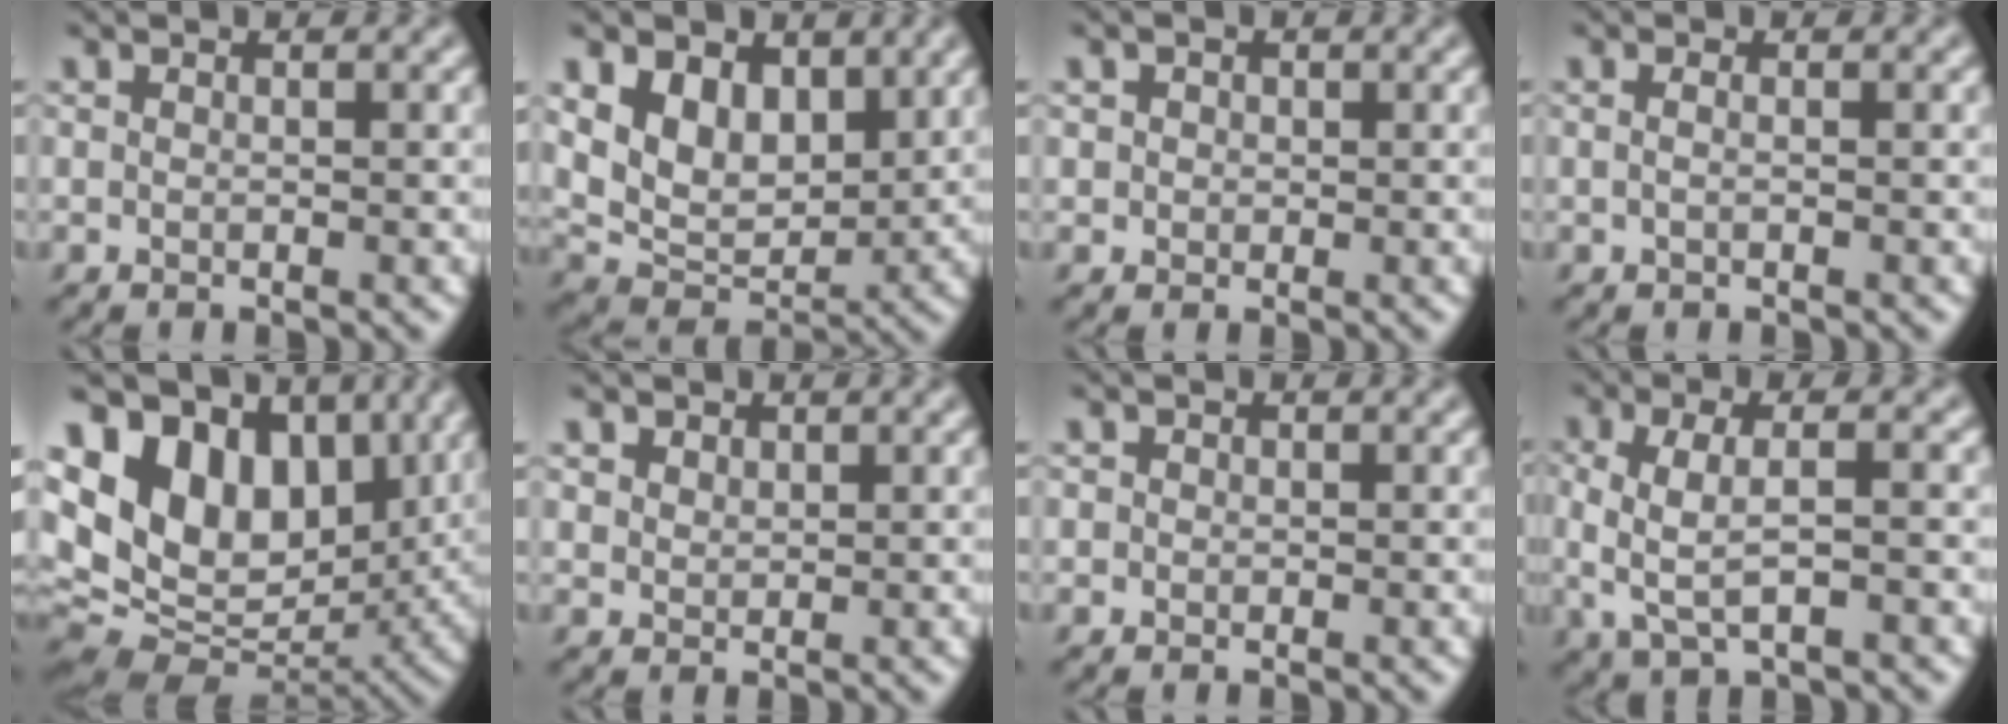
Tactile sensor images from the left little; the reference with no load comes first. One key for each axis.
{"total": 6.4, "fx": 2.5, "fy": 4.2, "fz": 4.1, "tx": -0.084, "ty": -0.013, "tz": 0.038}
{"total": 1.7, "fx": 0.6, "fy": 1.4, "fz": 0.6, "tx": -0.014, "ty": 0.004, "tz": 0.012}
{"total": 0.7, "fx": -0.1, "fy": 0.2, "fz": 0.6, "tx": -0.016, "ty": 0.000, "tz": 0.000}
{"total": 16.5, "fx": 5.9, "fy": 10.7, "fz": 11.1, "tx": -0.211, "ty": 0.032, "tz": 0.106}
{"total": 2.4, "fx": 1.5, "fy": 1.6, "fz": 0.9, "tx": -0.034, "ty": 0.001, "tz": 0.031}
{"total": 1.0, "fx": 0.2, "fy": 0.9, "fz": 0.3, "tx": -0.003, "ty": 0.001, "tz": 0.003}
{"total": 3.9, "fx": -0.4, "fy": 1.1, "fz": 3.7, "tx": -0.087, "ty": 0.000, "tz": -0.008}